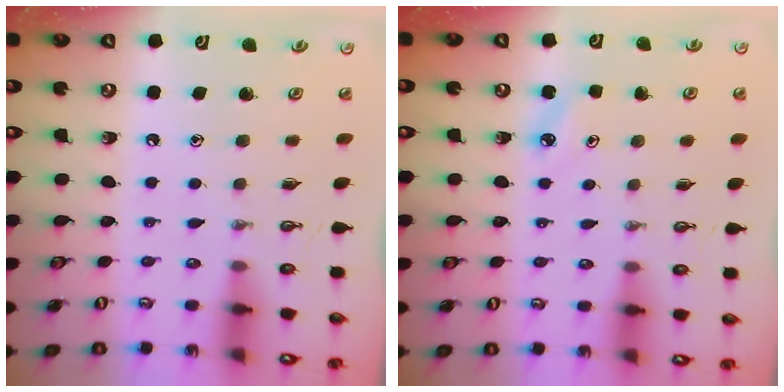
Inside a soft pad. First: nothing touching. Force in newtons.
{"total": 4.5, "press": 4.5, "slide": 0.7}